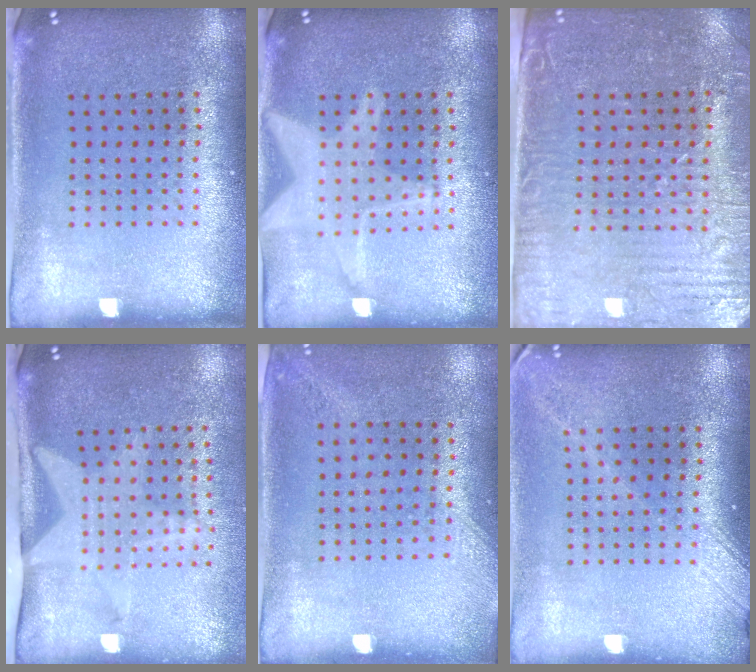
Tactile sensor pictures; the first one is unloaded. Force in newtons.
{"total": 3.1, "press": 3.1, "slide": 0.5}
{"total": 3.8, "press": 3.5, "slide": 1.7}
{"total": 2.1, "press": 1.5, "slide": 1.4}
{"total": 1.4, "press": 1.1, "slide": 0.9}
{"total": 1.7, "press": 1.3, "slide": 1.1}